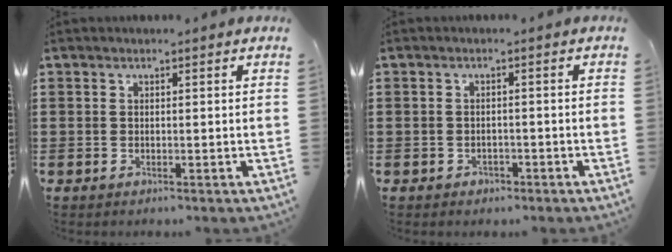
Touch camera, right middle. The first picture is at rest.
{"total": 1.0, "force": [-0.8, 0.6, 0.1], "torque": [-0.005, 0.002, -0.020]}